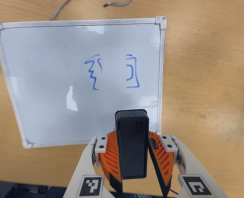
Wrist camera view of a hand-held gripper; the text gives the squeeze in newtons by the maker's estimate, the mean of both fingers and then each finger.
{"total": 5.8, "left": 6.5, "right": 5.1}